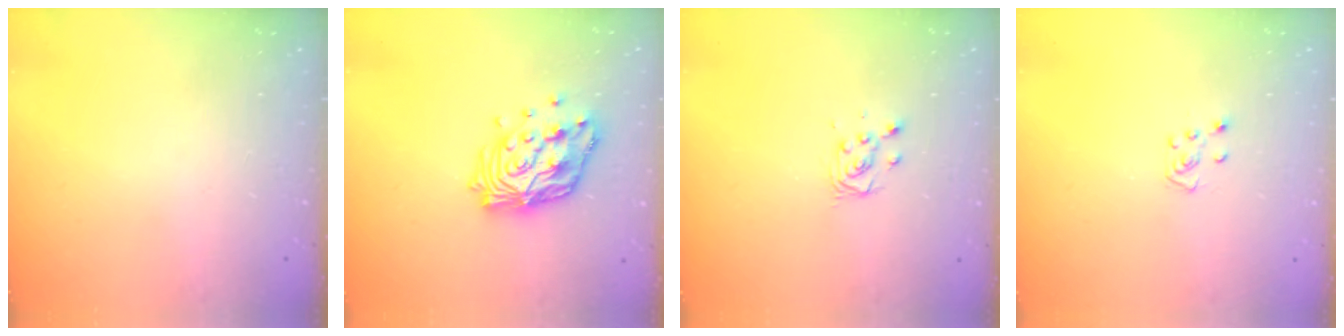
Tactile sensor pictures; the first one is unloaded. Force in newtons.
{"total": 16.1, "press": 16.0, "slide": 1.3}
{"total": 3.8, "press": 3.7, "slide": 0.5}
{"total": 4.8, "press": 4.8, "slide": 0.4}